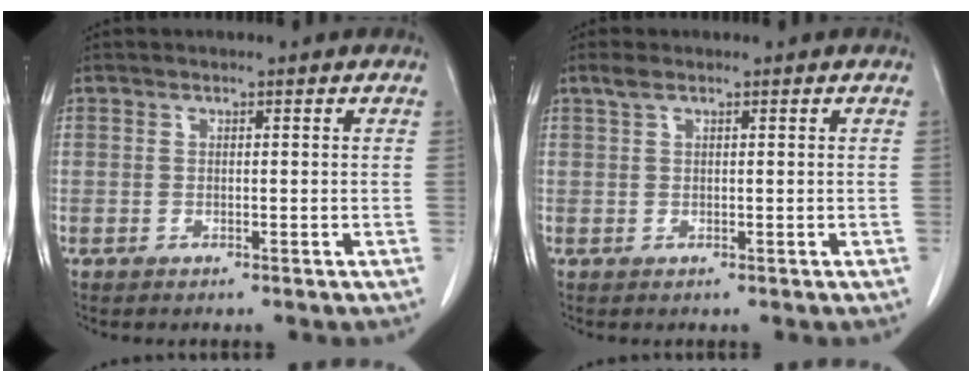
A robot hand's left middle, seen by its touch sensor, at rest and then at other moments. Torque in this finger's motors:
{"motor_torque": [-0.02, -0.02, 0.01, 0.01]}